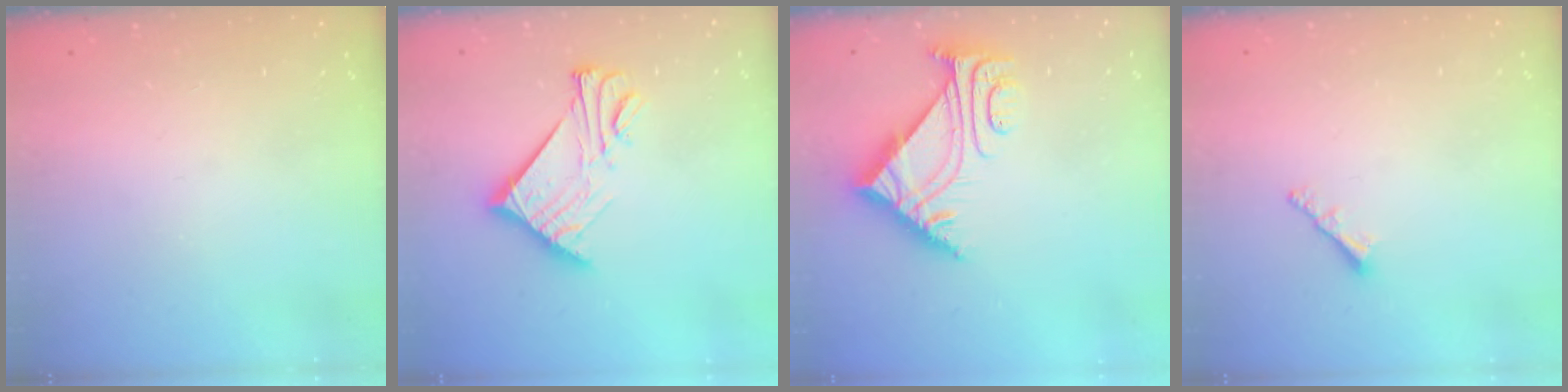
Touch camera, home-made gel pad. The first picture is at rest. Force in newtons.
{"total": 12.0, "press": 12.0, "slide": 0.6}
{"total": 6.6, "press": 6.6, "slide": 0.9}
{"total": 2.1, "press": 2.0, "slide": 0.5}